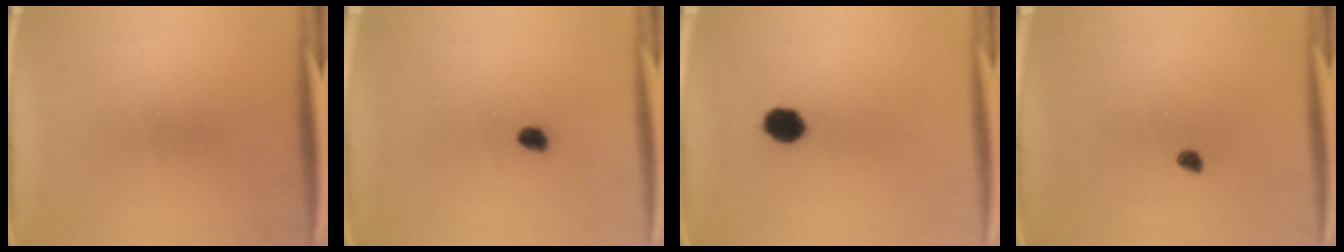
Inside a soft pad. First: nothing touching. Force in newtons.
{"total": 3.0}
{"total": 5.4}
{"total": 1.3}